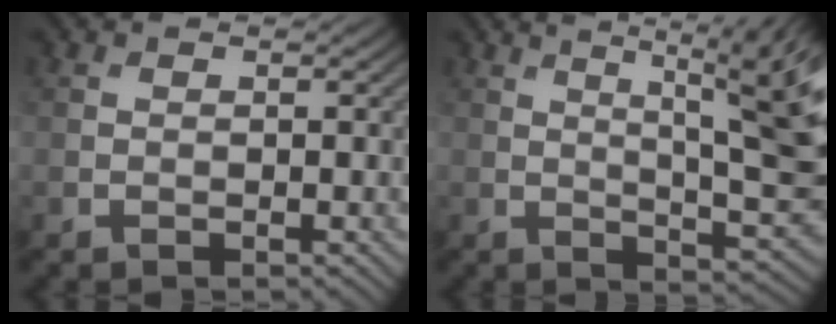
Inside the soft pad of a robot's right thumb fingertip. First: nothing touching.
{"total": 13.3, "force": [4.5, 3.6, 12.0], "torque": [-0.160, 0.027, 0.067]}